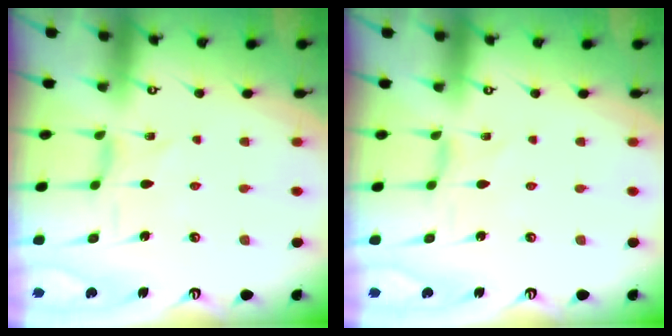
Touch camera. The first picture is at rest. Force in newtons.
{"total": 0.0}